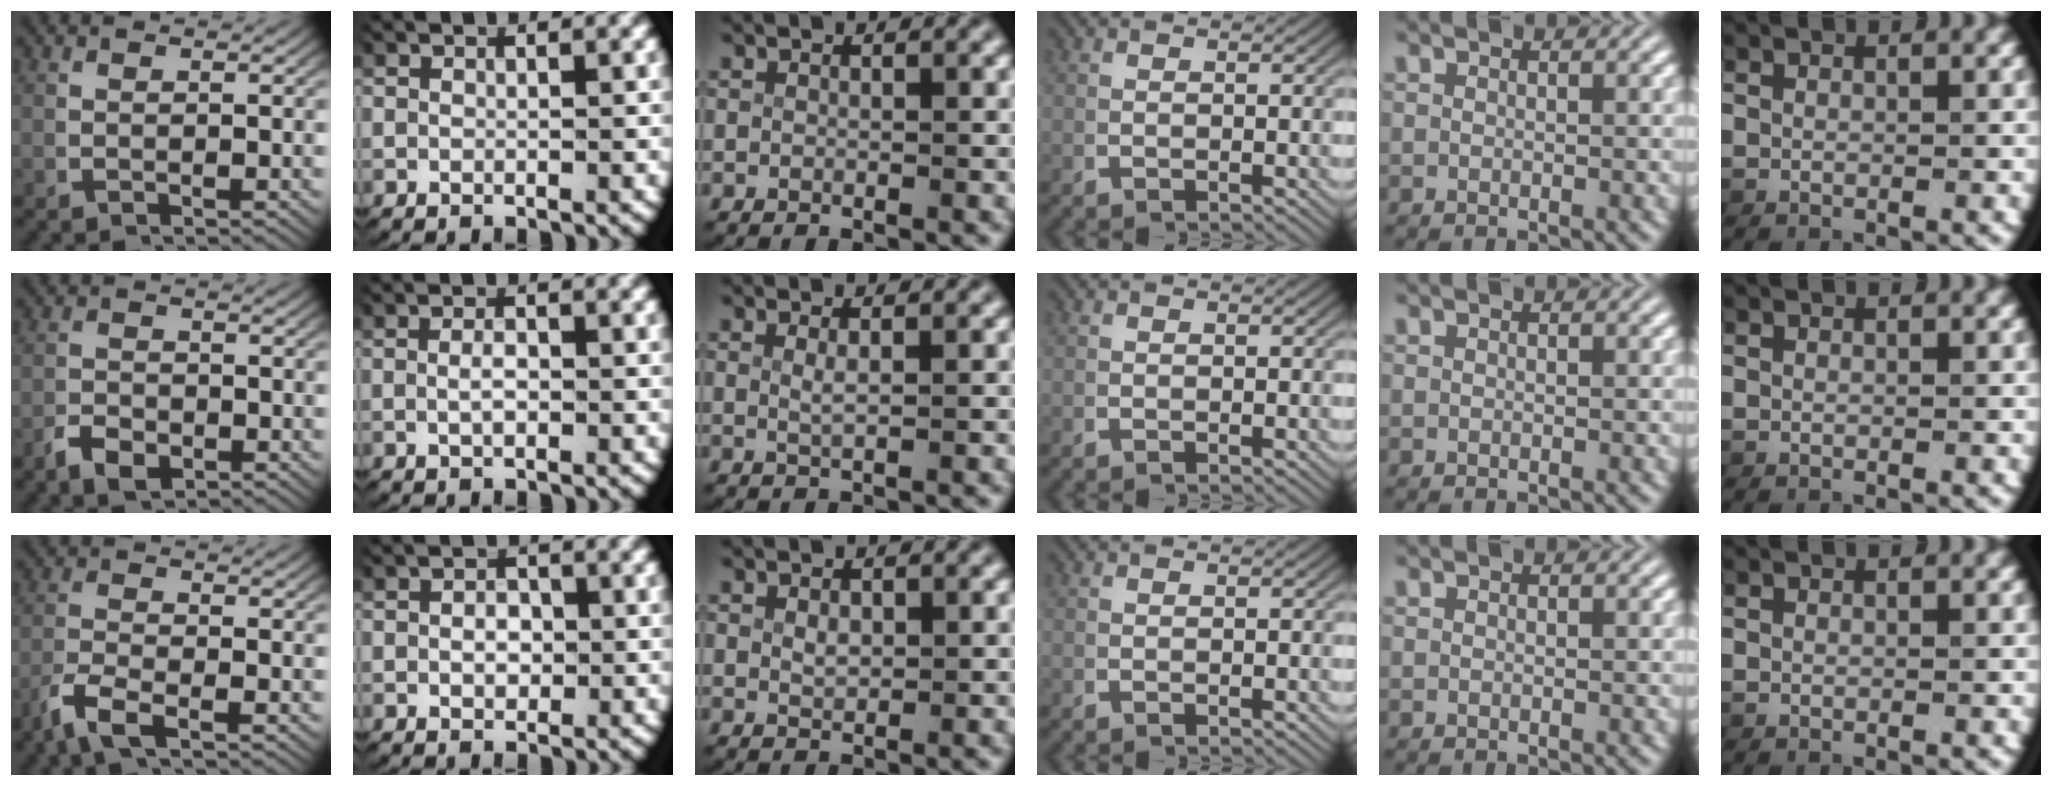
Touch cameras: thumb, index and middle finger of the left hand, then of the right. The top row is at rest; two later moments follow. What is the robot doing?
{"motion": "lift_and_place", "object": "card"}